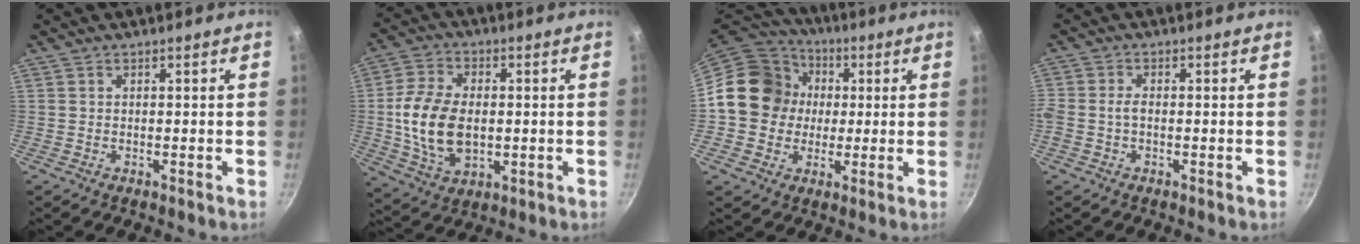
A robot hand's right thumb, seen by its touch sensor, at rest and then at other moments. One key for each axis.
{"total": 14.0, "fx": -0.4, "fy": 9.0, "fz": 10.7, "tx": -0.192, "ty": 0.001, "tz": -0.004}
{"total": 15.9, "fx": 1.2, "fy": 14.2, "fz": 6.9, "tx": -0.091, "ty": 0.029, "tz": 0.008}
{"total": 2.4, "fx": -0.6, "fy": 1.4, "fz": 1.8, "tx": -0.038, "ty": 0.013, "tz": -0.016}